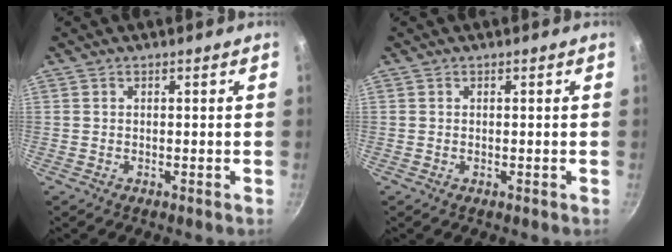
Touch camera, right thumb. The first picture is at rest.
{"total": 0.0}